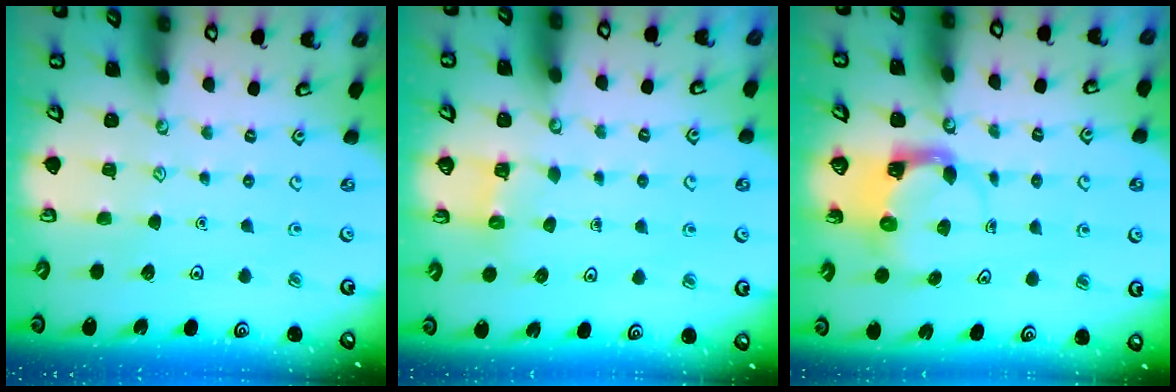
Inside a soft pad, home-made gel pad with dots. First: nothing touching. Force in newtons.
{"total": 2.5, "press": 2.5, "slide": 0.1}
{"total": 3.9, "press": 3.8, "slide": 0.6}